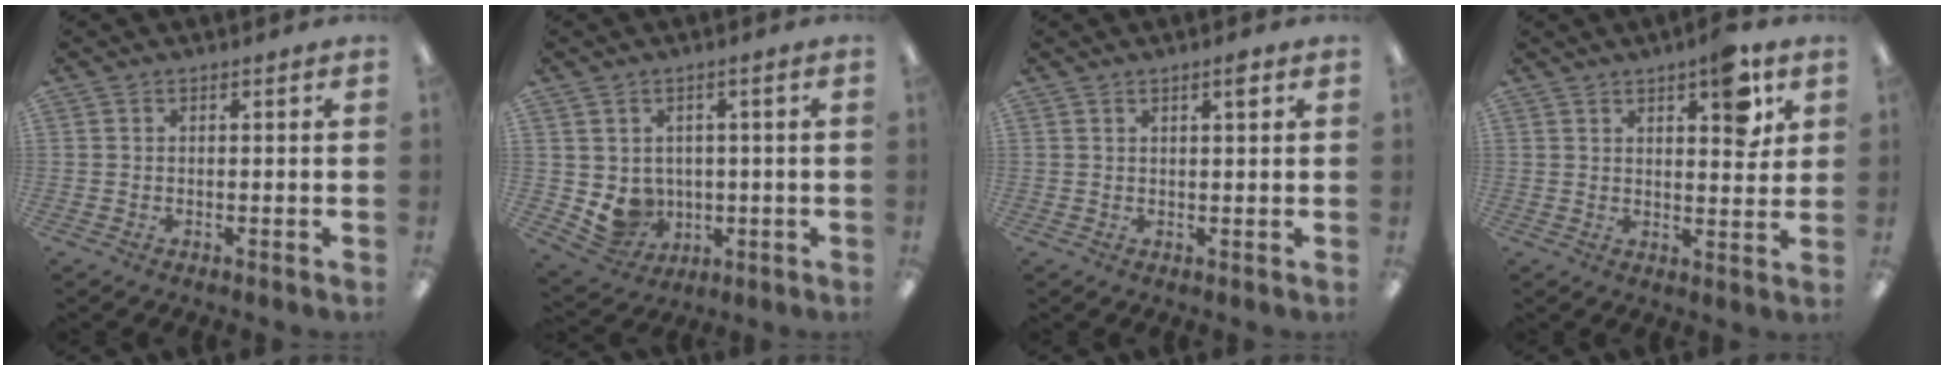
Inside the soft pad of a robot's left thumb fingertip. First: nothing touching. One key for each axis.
{"total": 6.3, "fx": 0.5, "fy": 6.1, "fz": 1.5, "tx": -0.034, "ty": -0.007, "tz": 0.020}
{"total": 2.3, "fx": 1.4, "fy": 0.4, "fz": 1.8, "tx": -0.031, "ty": -0.001, "tz": 0.021}
{"total": 8.4, "fx": 4.9, "fy": 2.9, "fz": 6.3, "tx": -0.068, "ty": -0.026, "tz": 0.073}